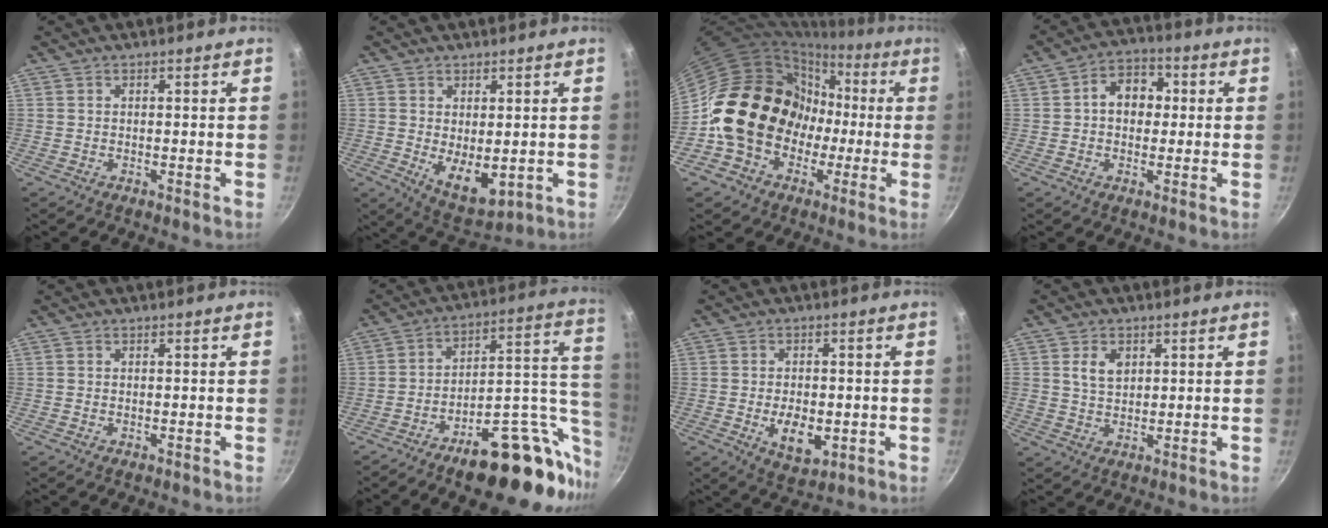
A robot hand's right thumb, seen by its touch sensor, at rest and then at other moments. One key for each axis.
{"total": 7.9, "fx": 0.0, "fy": 4.4, "fz": 6.6, "tx": -0.088, "ty": -0.026, "tz": 0.017}
{"total": 16.9, "fx": -1.7, "fy": 14.5, "fz": 8.4, "tx": -0.092, "ty": 0.056, "tz": -0.023}
{"total": 7.9, "fx": 0.7, "fy": 6.1, "fz": 5.0, "tx": -0.037, "ty": 0.015, "tz": -0.001}
{"total": 0.0}
{"total": 25.1, "fx": -12.2, "fy": 11.6, "fz": 18.6, "tx": -0.190, "ty": 0.078, "tz": -0.172}
{"total": 7.9, "fx": -1.7, "fy": 4.7, "fz": 6.1, "tx": -0.080, "ty": -0.002, "tz": -0.017}
{"total": 4.9, "fx": 1.6, "fy": 3.4, "fz": 3.1, "tx": -0.044, "ty": -0.007, "tz": 0.031}